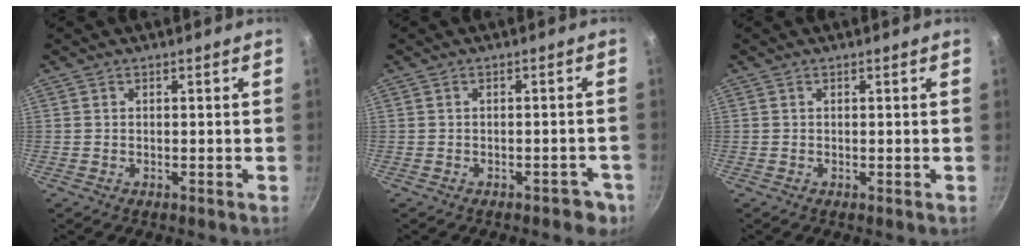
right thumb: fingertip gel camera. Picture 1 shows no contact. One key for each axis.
{"total": 3.5, "fx": -2.1, "fy": 2.1, "fz": 2.0, "tx": 0.000, "ty": 0.028, "tz": -0.006}
{"total": 0.0}